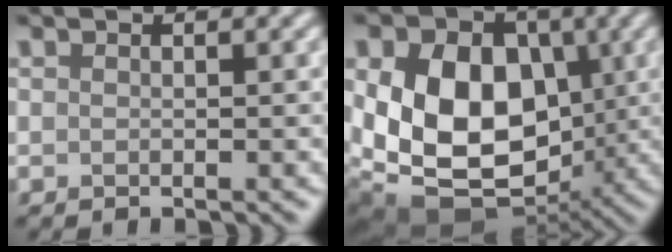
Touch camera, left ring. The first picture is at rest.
{"total": 14.7, "force": [-0.2, 10.7, 10.1], "torque": [-0.148, -0.001, -0.016]}